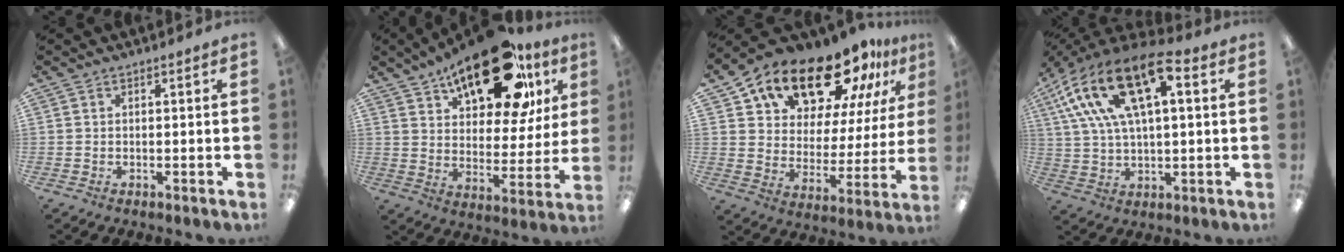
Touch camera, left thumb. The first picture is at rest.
{"total": 23.8, "force": [15.7, 10.1, 14.7], "torque": [-0.219, -0.076, 0.261]}
{"total": 20.6, "force": [16.7, 8.3, 8.8], "torque": [-0.166, -0.117, 0.292]}
{"total": 20.8, "force": [10.5, 9.1, 15.5], "torque": [-0.316, -0.033, 0.181]}